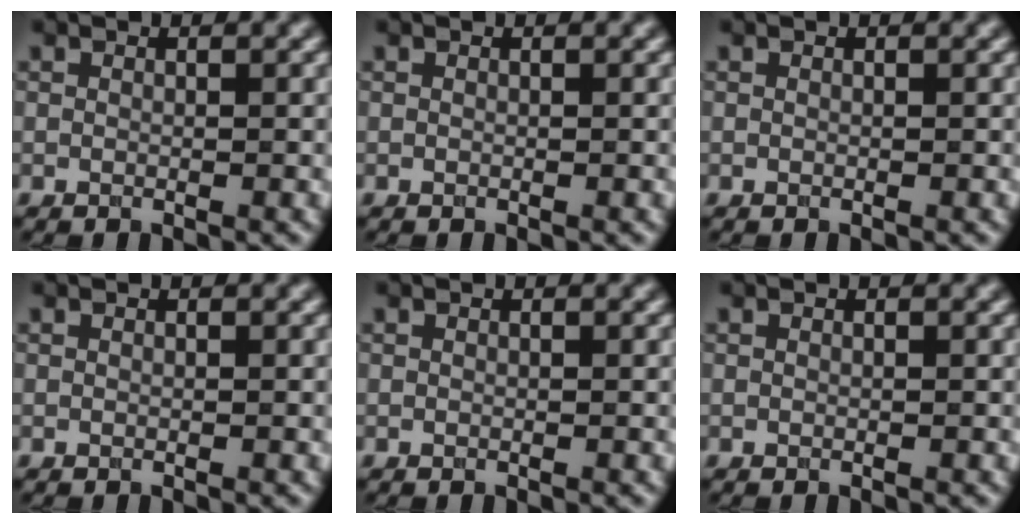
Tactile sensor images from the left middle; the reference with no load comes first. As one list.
[{"total": 0.0}, {"total": 0.0}, {"total": 0.0}, {"total": 0.0}, {"total": 0.0}]